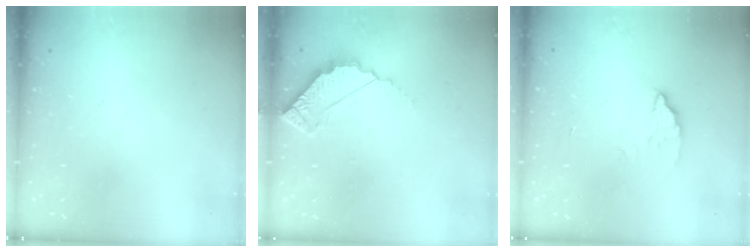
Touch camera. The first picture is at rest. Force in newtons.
{"total": 3.9, "press": 3.9, "slide": 0.3}
{"total": 2.6, "press": 2.6, "slide": 0.2}